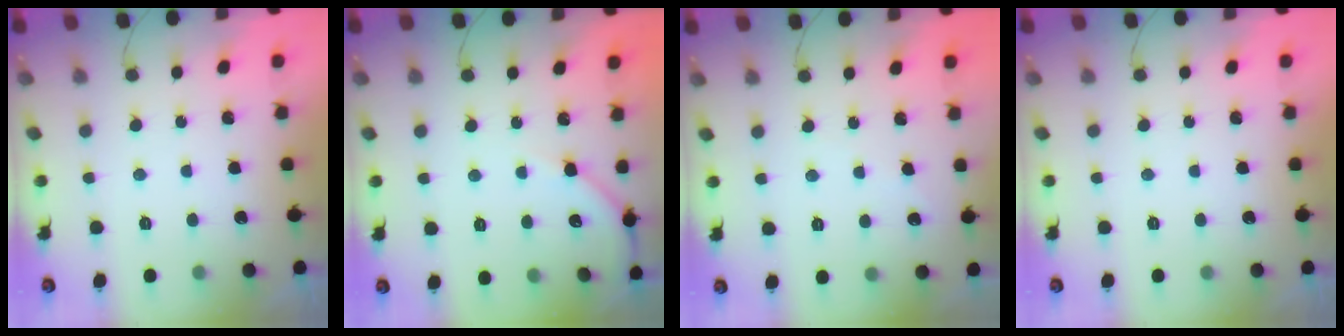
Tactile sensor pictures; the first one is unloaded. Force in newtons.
{"total": 5.8, "press": 5.7, "slide": 0.7}
{"total": 3.6, "press": 3.6, "slide": 0.4}
{"total": 0.0}